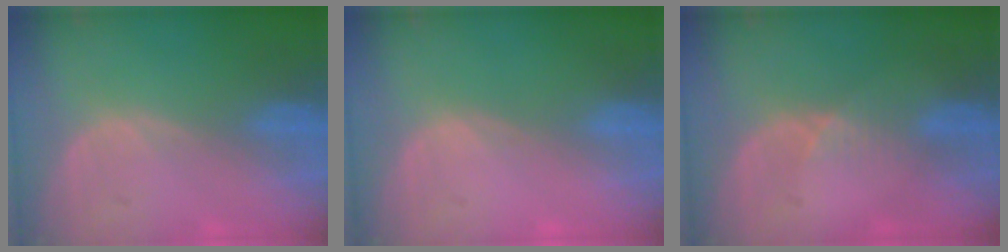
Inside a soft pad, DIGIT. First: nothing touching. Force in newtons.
{"total": 0.0}
{"total": 2.3, "press": 1.8, "slide": 1.4}